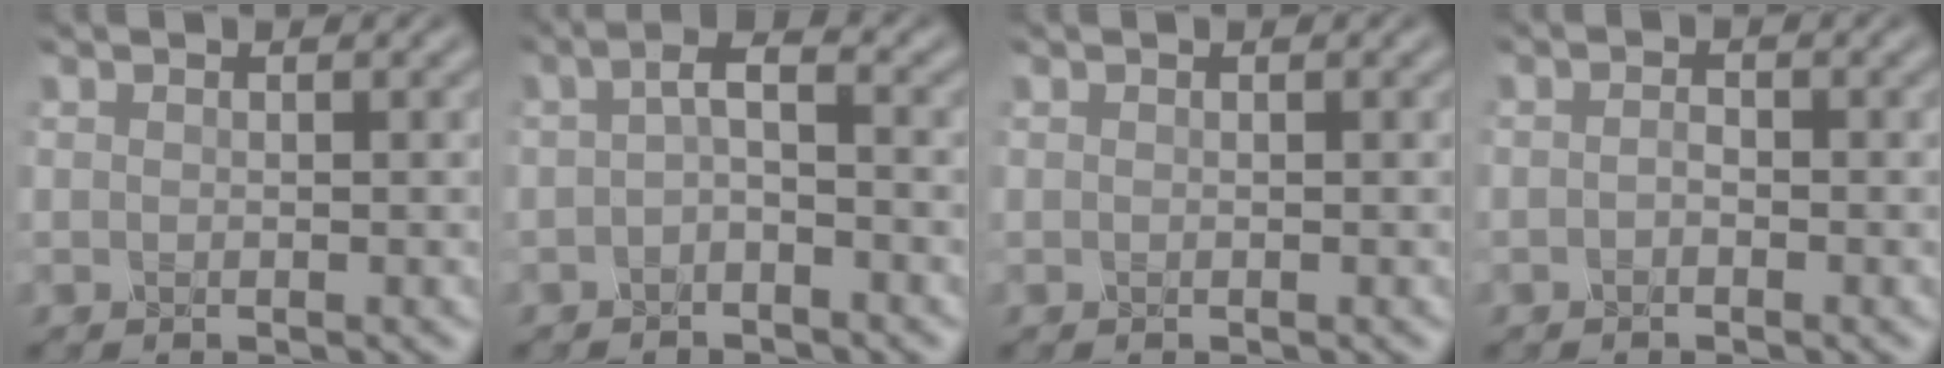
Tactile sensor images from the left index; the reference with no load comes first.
{"total": 2.3, "force": [-0.7, 0.8, 2.0], "torque": [-0.040, 0.007, -0.021]}
{"total": 0.0}
{"total": 1.0, "force": [-0.6, 0.5, 0.5], "torque": [-0.009, 0.001, -0.017]}